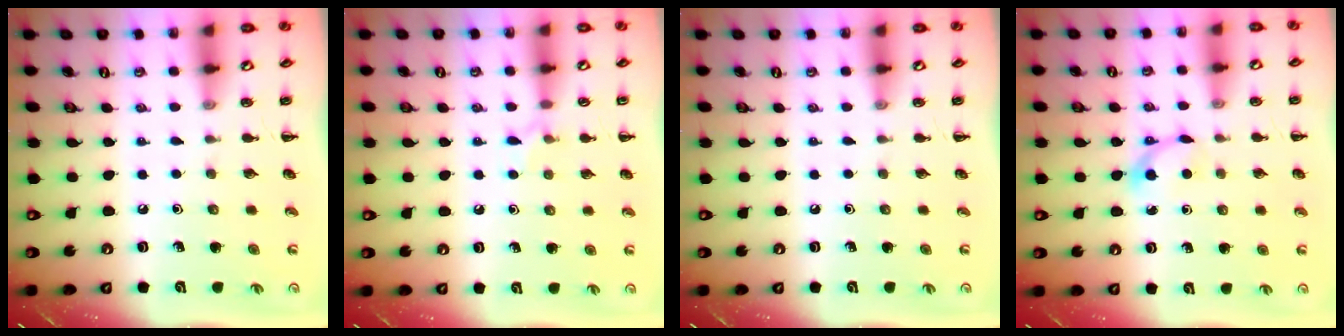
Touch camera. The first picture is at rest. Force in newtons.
{"total": 5.9, "press": 5.6, "slide": 1.9}
{"total": 0.0}
{"total": 3.9, "press": 3.7, "slide": 1.3}